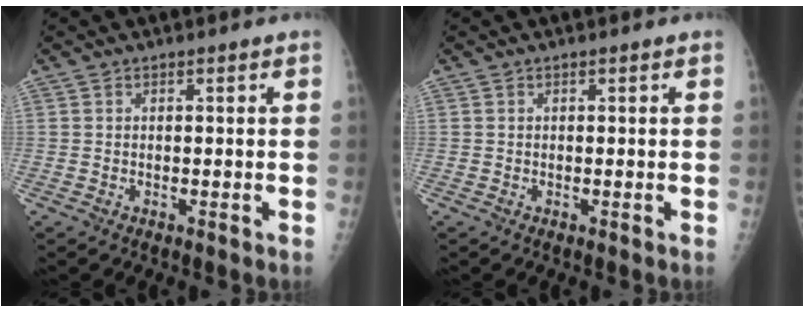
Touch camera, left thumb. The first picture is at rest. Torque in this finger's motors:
{"motor_torque": [0.00, 0.10, -0.01, 0.01, 0.00]}